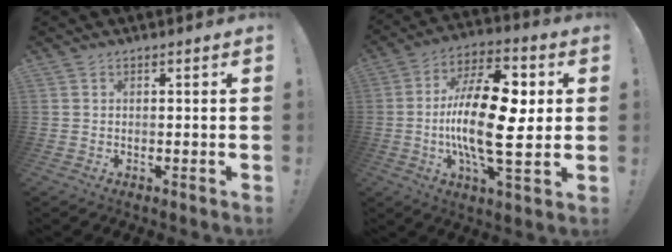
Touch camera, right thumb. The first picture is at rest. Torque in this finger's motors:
{"motor_torque": [1.76, 3.24, 1.33, -0.82, 0.77]}